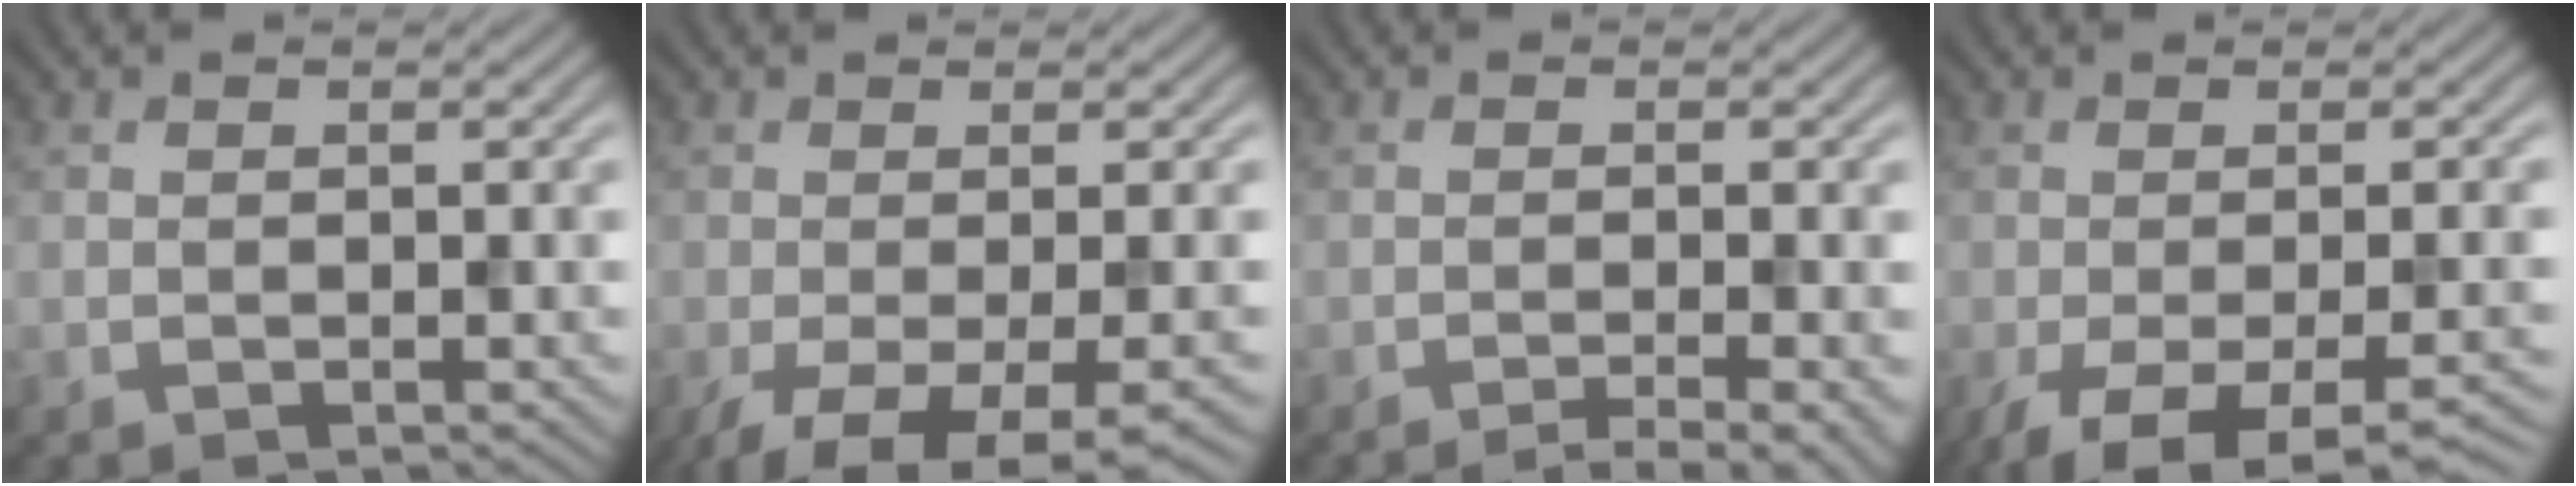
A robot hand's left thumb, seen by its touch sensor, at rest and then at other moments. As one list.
[{"total": 7.5, "force": [-3.7, 2.1, 6.1], "torque": [-0.101, -0.017, -0.062]}, {"total": 4.5, "force": [-2.9, 0.7, 3.4], "torque": [-0.040, 0.007, -0.050]}, {"total": 8.8, "force": [-5.0, 2.8, 6.7], "torque": [-0.114, -0.026, -0.072]}]